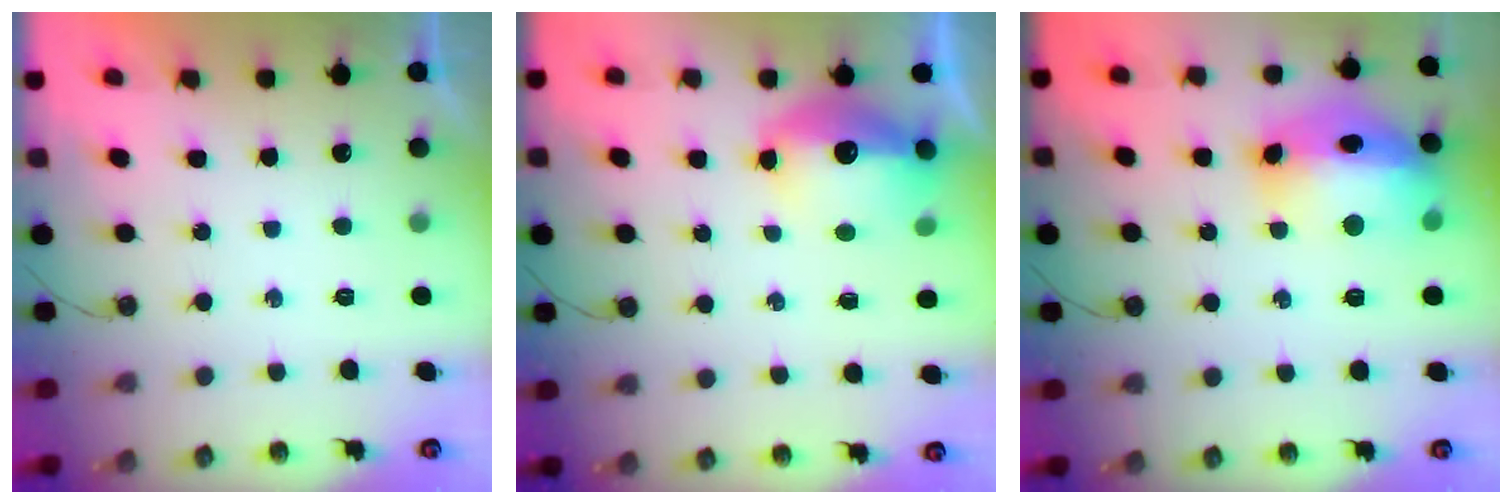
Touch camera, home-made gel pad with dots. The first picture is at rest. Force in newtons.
{"total": 14.1, "press": 14.0, "slide": 1.3}
{"total": 17.5, "press": 17.4, "slide": 1.6}